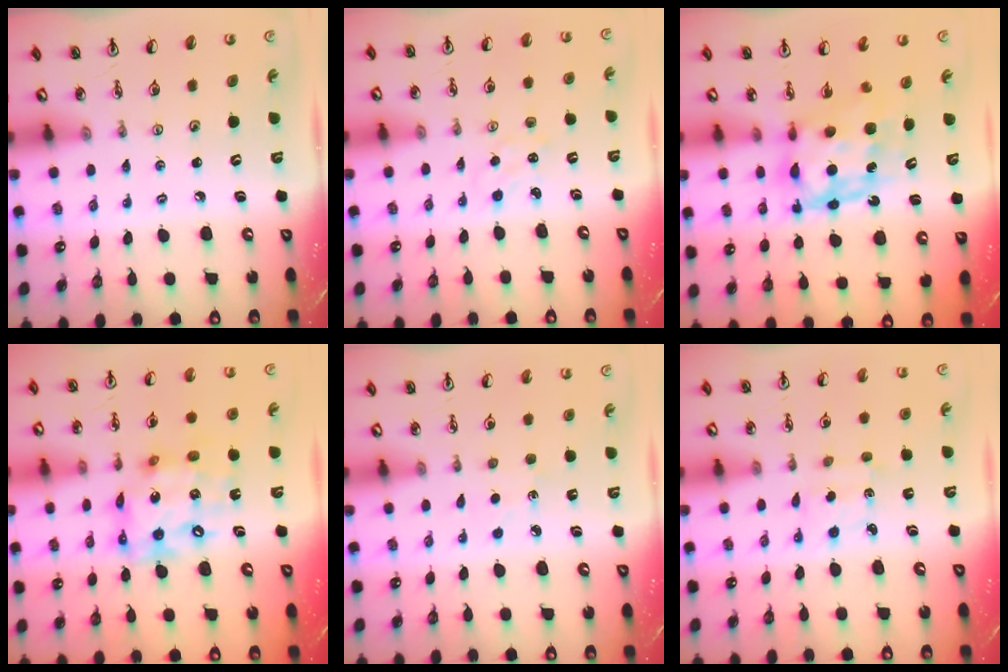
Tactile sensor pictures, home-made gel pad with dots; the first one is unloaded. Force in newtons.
{"total": 0.5, "press": 0.5, "slide": 0.1}
{"total": 7.7, "press": 7.7, "slide": 0.6}
{"total": 15.1, "press": 15.0, "slide": 1.0}
{"total": 2.9, "press": 2.9, "slide": 0.3}
{"total": 1.9, "press": 1.8, "slide": 0.6}